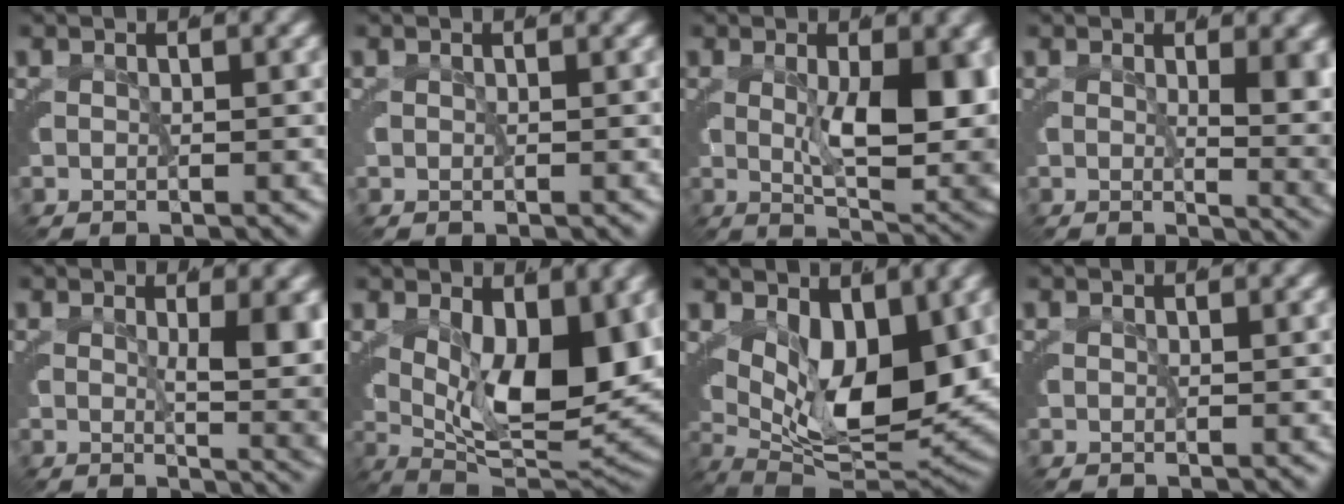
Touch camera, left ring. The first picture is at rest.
{"total": 0.7, "force": [0.3, -0.6, 0.0], "torque": [0.006, 0.002, 0.008]}
{"total": 8.2, "force": [0.1, 2.1, 7.9], "torque": [-0.095, -0.021, 0.015]}
{"total": 4.7, "force": [0.4, 0.6, 4.6], "torque": [-0.036, -0.010, 0.010]}
{"total": 5.6, "force": [0.4, 0.6, 5.6], "torque": [-0.051, -0.012, 0.012]}
{"total": 11.2, "force": [1.3, 4.7, 10.1], "torque": [-0.138, -0.018, 0.030]}
{"total": 10.9, "force": [1.2, 5.6, 9.3], "torque": [-0.142, -0.023, 0.028]}
{"total": 0.0}